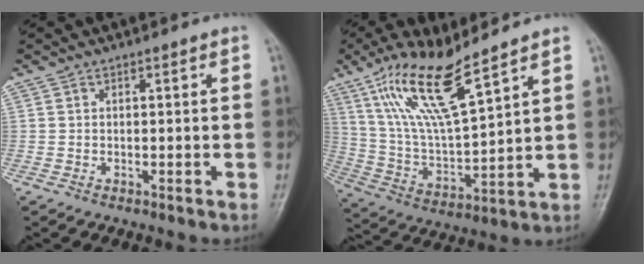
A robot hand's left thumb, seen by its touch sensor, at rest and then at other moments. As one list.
[{"total": 15.6, "force": [10.3, 3.1, 11.3], "torque": [-0.215, -0.050, 0.214]}]